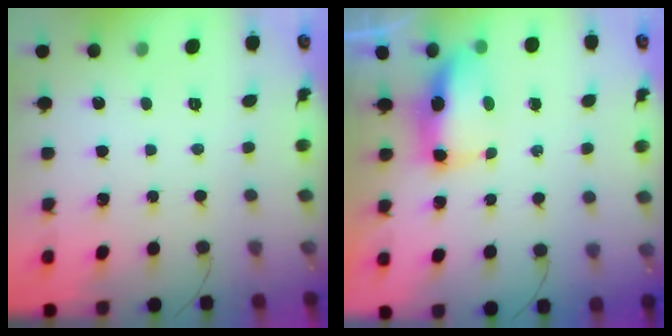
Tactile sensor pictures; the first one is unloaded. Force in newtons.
{"total": 7.1, "press": 7.0, "slide": 1.1}